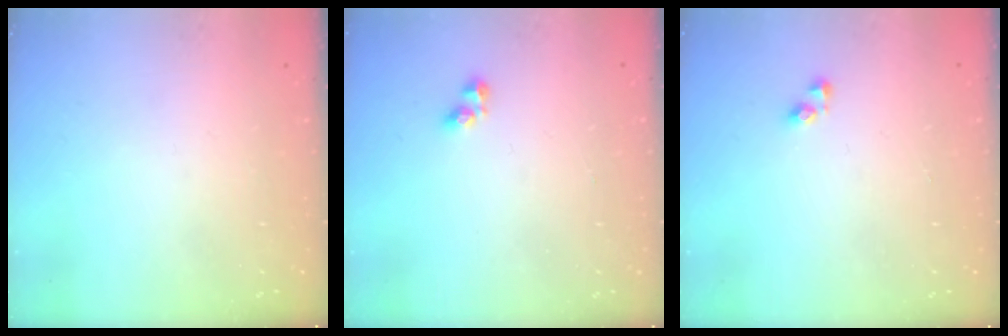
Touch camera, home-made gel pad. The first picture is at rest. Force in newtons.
{"total": 3.0, "press": 2.9, "slide": 0.9}
{"total": 3.2, "press": 3.2, "slide": 0.5}